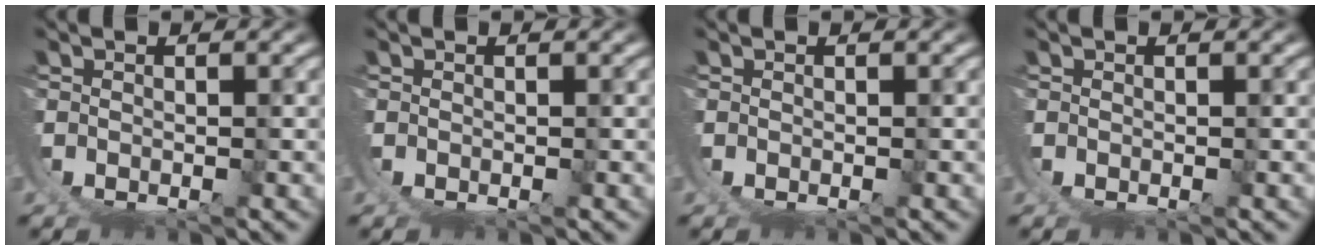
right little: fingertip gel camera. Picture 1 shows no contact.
{"total": 0.0}
{"total": 0.0}
{"total": 0.0}